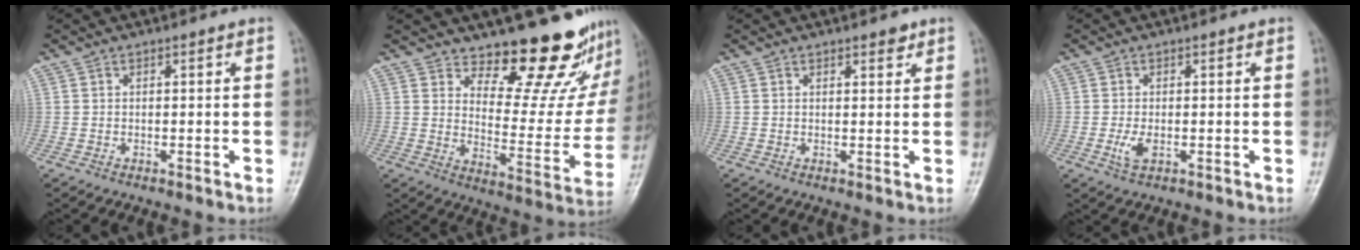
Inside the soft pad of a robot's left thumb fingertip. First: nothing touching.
{"total": 17.6, "force": [14.9, 6.4, 6.9], "torque": [-0.026, -0.138, 0.191]}
{"total": 1.9, "force": [1.3, 0.8, 1.1], "torque": [-0.005, -0.007, 0.017]}
{"total": 2.8, "force": [-0.6, 1.5, 2.3], "torque": [-0.052, -0.006, -0.011]}